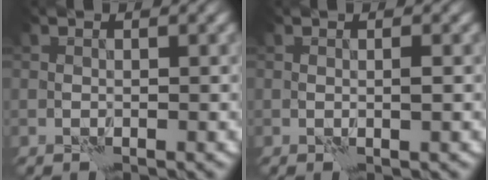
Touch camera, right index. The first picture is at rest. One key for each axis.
{"total": 0.5, "fx": 0.2, "fy": -0.1, "fz": 0.5, "tx": -0.006, "ty": -0.002, "tz": 0.004}